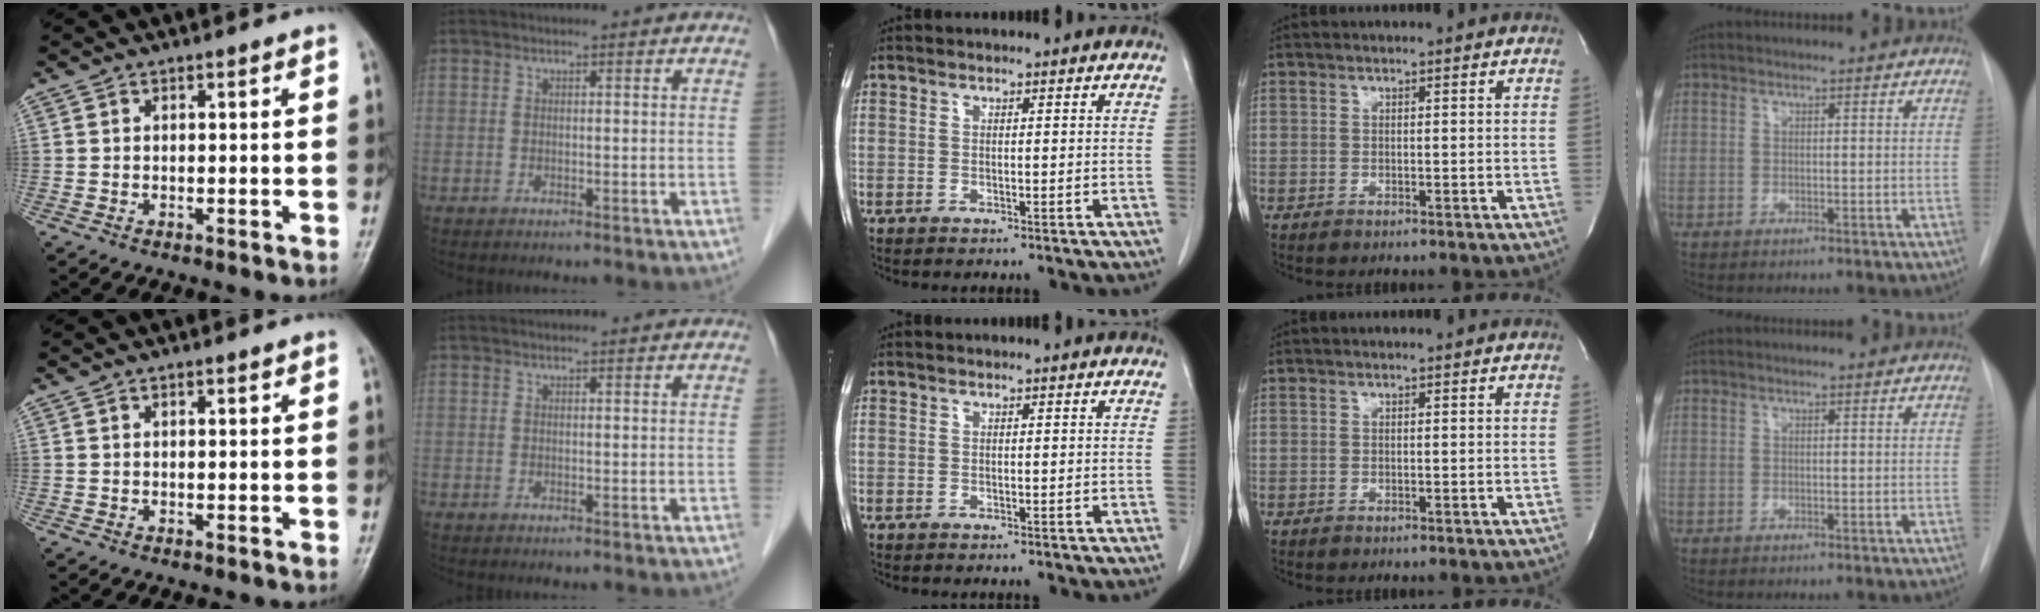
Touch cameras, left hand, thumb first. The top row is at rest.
{"thumb": {"total": 0.9, "force": [0.6, 0.3, 0.6], "torque": [-0.009, -0.001, 0.010]}, "index": {"total": 1.3, "force": [1.2, 0.0, 0.4], "torque": [-0.008, 0.010, 0.018]}}